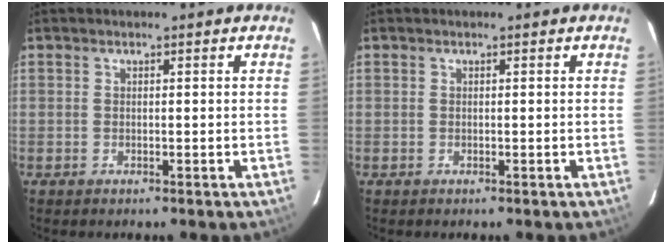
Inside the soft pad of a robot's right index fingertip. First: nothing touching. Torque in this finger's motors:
{"motor_torque": [0.00, 0.00, 0.00, 0.01]}